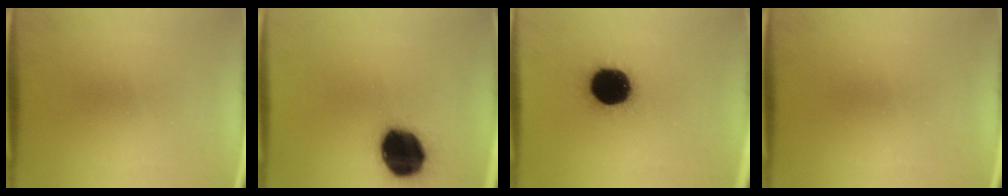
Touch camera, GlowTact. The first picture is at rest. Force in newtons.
{"total": 19.6}
{"total": 19.4}
{"total": 0.0}